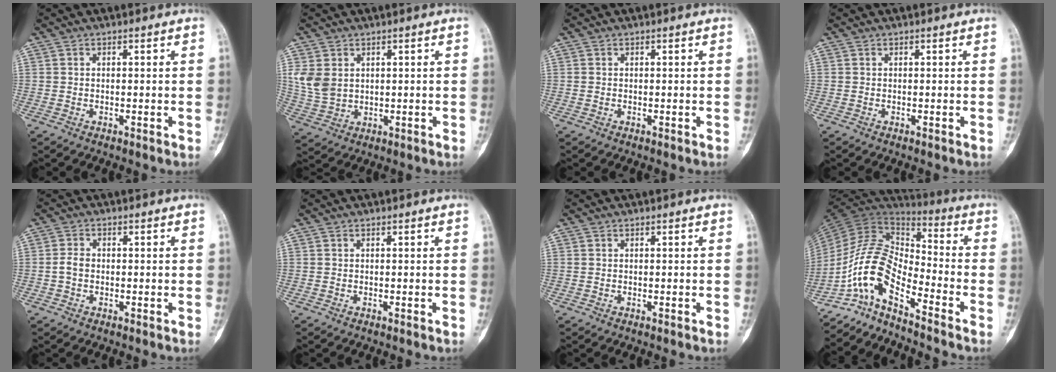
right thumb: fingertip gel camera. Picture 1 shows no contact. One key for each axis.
{"total": 6.2, "fx": 1.7, "fy": 4.7, "fz": 3.7, "tx": -0.068, "ty": -0.005, "tz": 0.048}
{"total": 0.0}
{"total": 0.0}
{"total": 2.4, "fx": -0.4, "fy": 1.7, "fz": 1.6, "tx": -0.030, "ty": 0.008, "tz": -0.011}
{"total": 0.0}
{"total": 0.0}
{"total": 12.0, "fx": -7.6, "fy": 4.4, "fz": 8.3, "tx": -0.149, "ty": 0.087, "tz": -0.155}